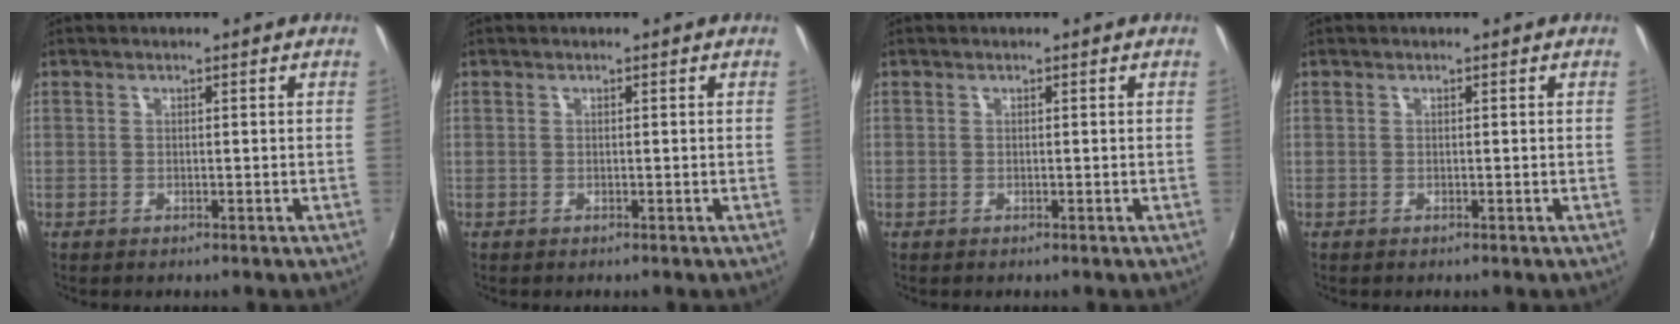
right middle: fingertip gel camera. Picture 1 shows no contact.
{"total": 0.0}
{"total": 0.0}
{"total": 0.0}